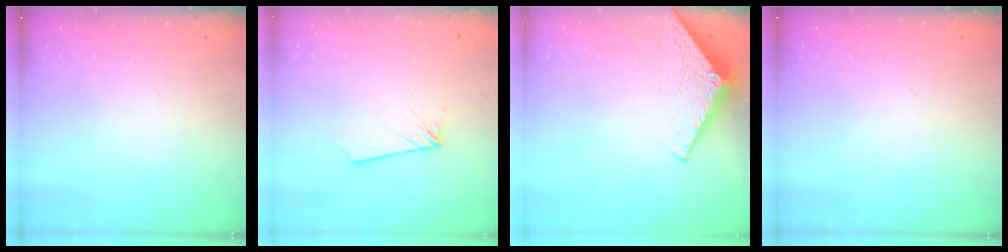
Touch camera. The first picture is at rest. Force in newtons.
{"total": 2.0, "press": 2.0, "slide": 0.1}
{"total": 2.8, "press": 2.8, "slide": 0.2}
{"total": 0.0}